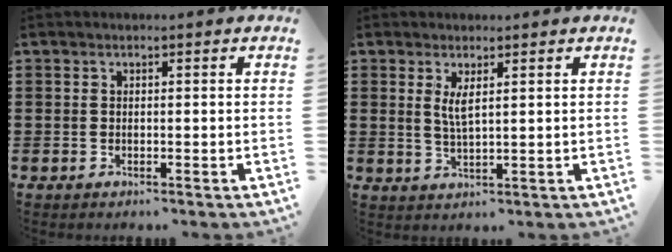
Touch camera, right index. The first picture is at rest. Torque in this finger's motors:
{"motor_torque": [1.75, 0.39, 0.21, 0.02]}